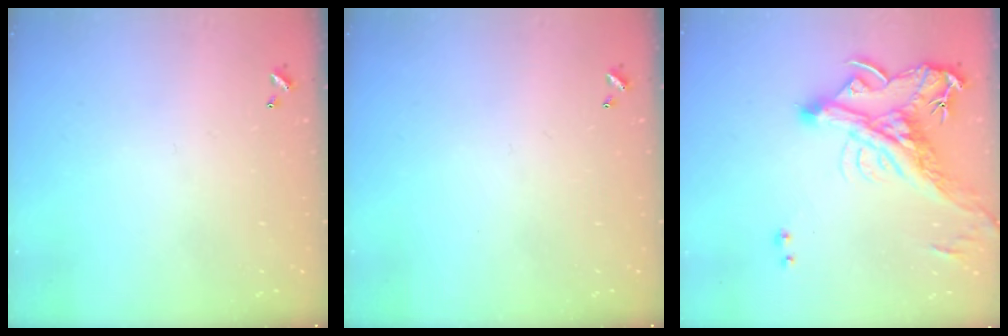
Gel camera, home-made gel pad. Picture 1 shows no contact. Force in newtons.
{"total": 0.0}
{"total": 7.6, "press": 7.4, "slide": 1.6}